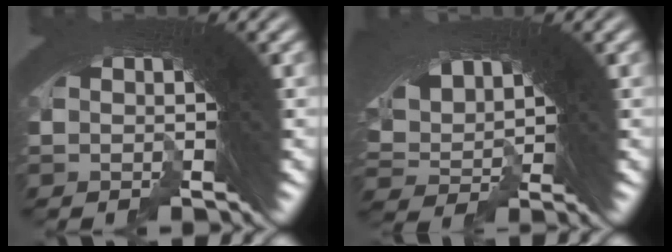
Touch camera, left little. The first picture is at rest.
{"total": 5.2, "force": [-0.3, 3.9, 3.4], "torque": [-0.095, -0.017, 0.006]}